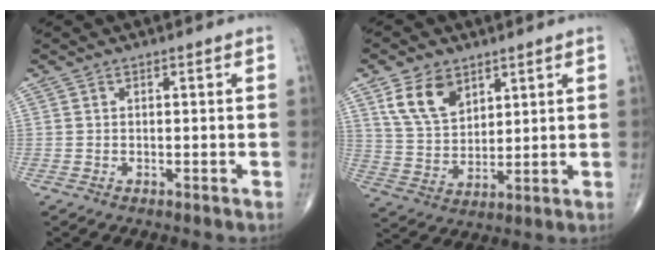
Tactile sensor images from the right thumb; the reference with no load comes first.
{"total": 9.9, "force": [5.4, 6.1, 5.6], "torque": [-0.087, -0.027, 0.113]}